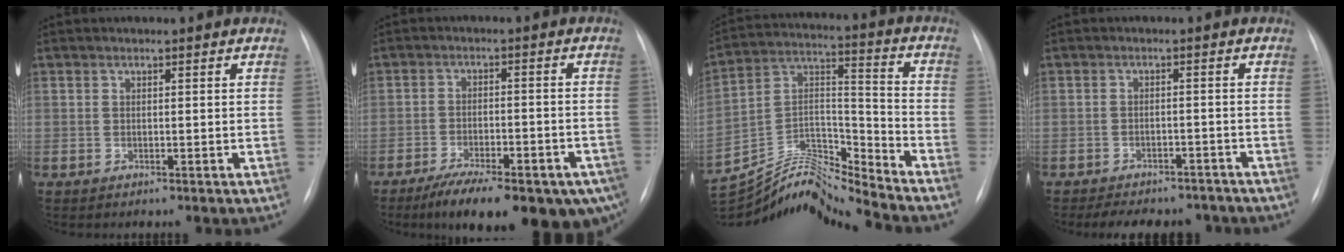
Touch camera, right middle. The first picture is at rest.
{"total": 19.6, "force": [-13.1, 6.4, 13.1], "torque": [-0.139, 0.000, -0.178]}
{"total": 17.0, "force": [-16.7, -0.4, 3.4], "torque": [-0.066, 0.054, -0.299]}
{"total": 11.0, "force": [-9.6, 4.4, 3.4], "torque": [-0.052, 0.009, -0.114]}